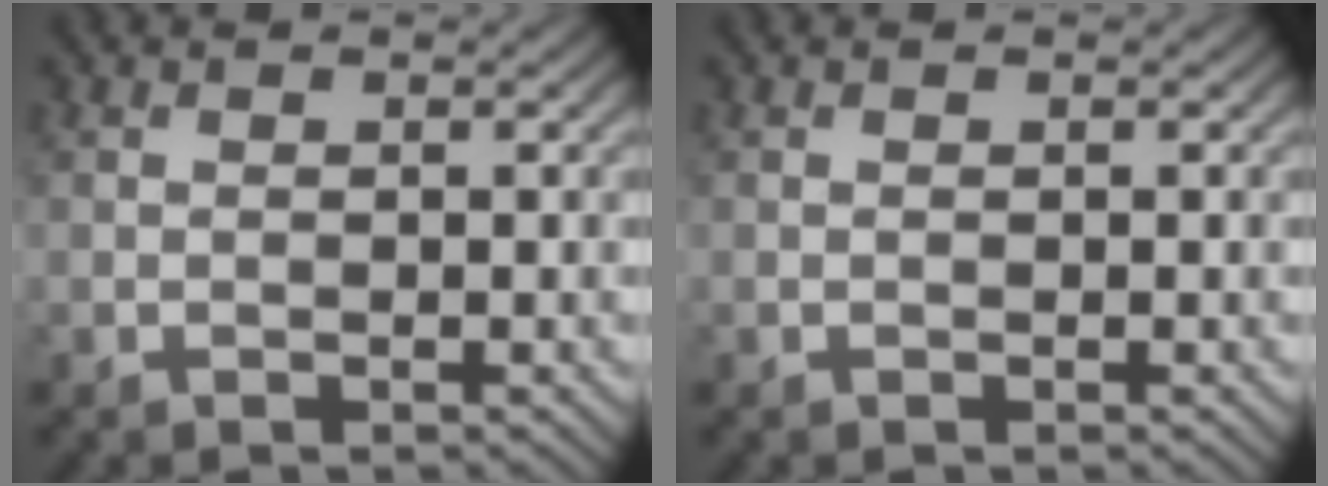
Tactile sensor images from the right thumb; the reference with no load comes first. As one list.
[{"total": 0.0}]